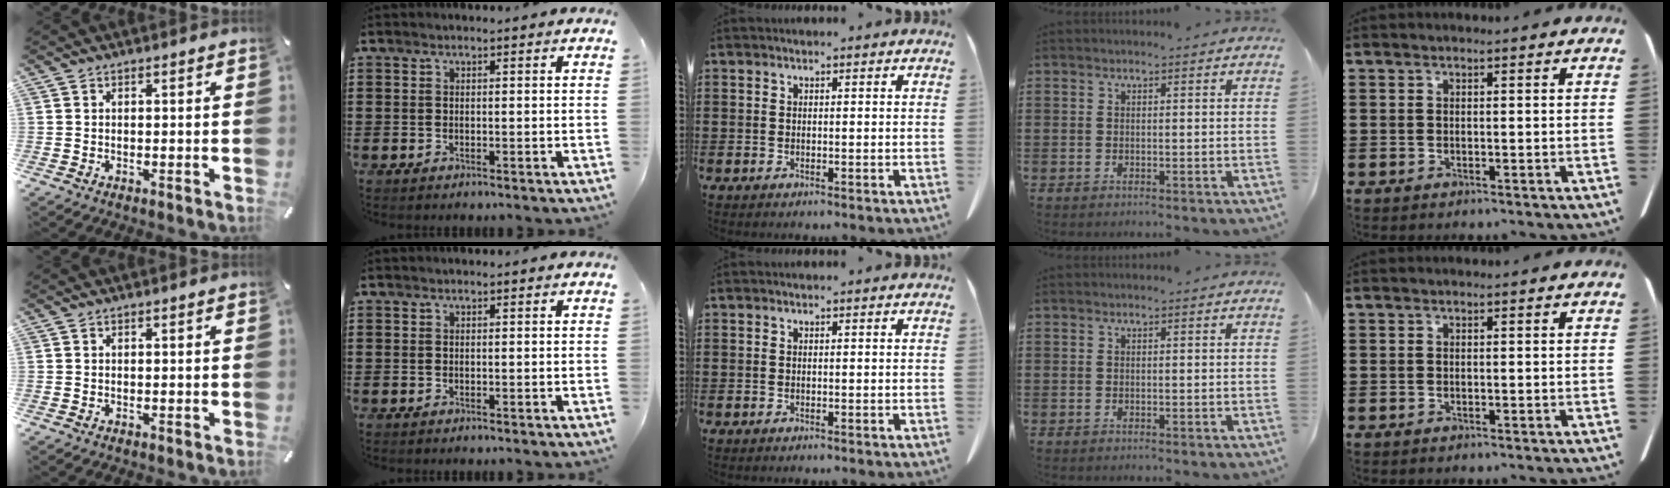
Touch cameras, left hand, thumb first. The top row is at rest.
{}